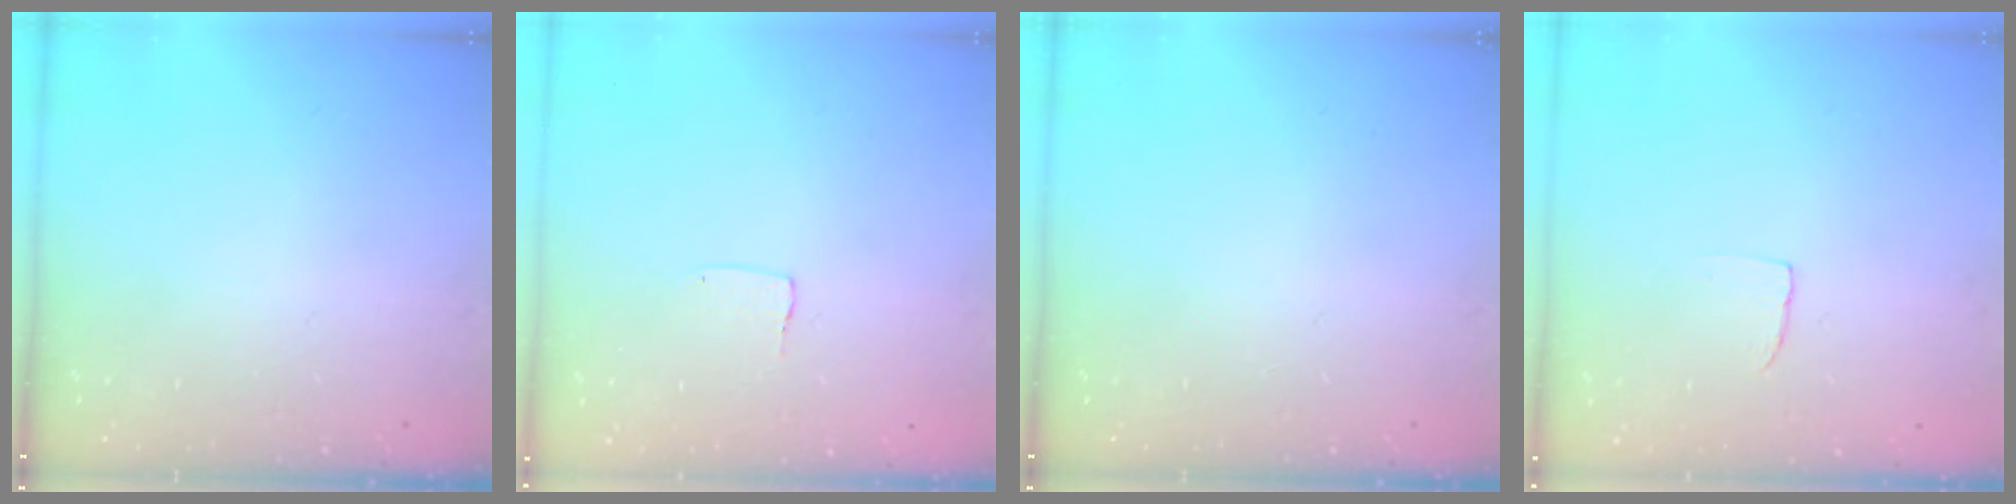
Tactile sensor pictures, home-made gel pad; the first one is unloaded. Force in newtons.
{"total": 3.8, "press": 3.8, "slide": 0.1}
{"total": 0.0}
{"total": 2.4, "press": 2.4, "slide": 0.1}